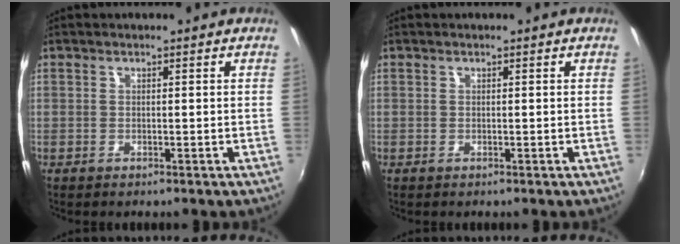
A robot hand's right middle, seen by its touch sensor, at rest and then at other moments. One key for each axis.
{"total": 0.0}